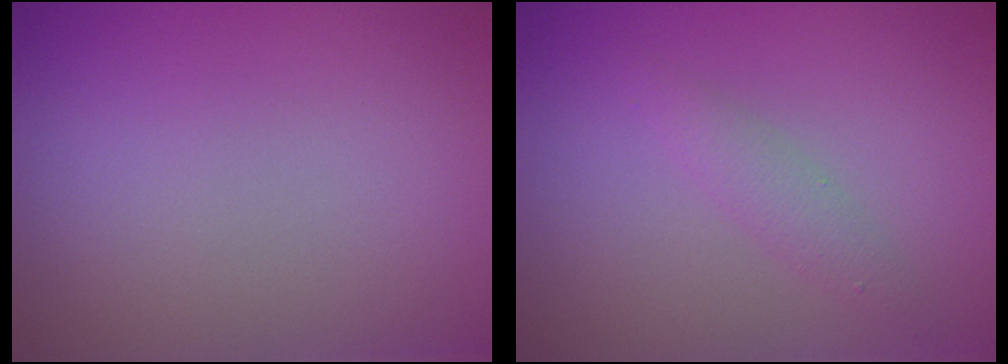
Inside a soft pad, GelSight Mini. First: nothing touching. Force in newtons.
{"total": 1.6, "press": 1.6, "slide": 0.1}